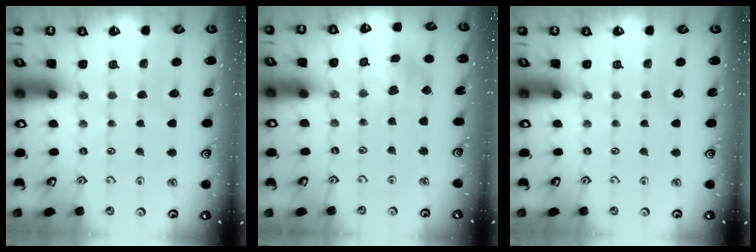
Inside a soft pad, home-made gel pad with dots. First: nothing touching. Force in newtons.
{"total": 3.0, "press": 2.9, "slide": 0.5}
{"total": 0.0}